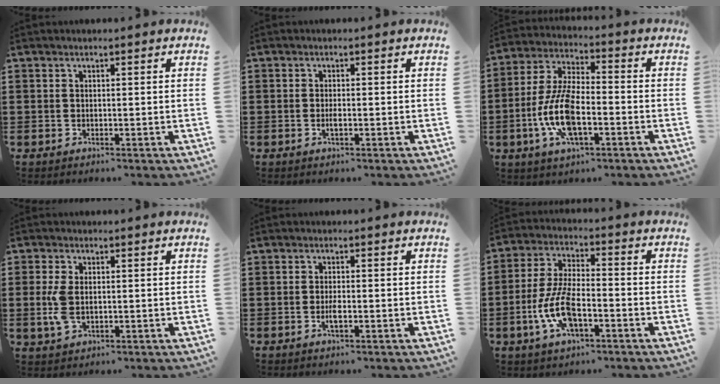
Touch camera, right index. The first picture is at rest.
{"total": 1.2, "force": [-0.3, 0.3, 1.2], "torque": [-0.022, -0.002, -0.004]}
{"total": 10.6, "force": [-3.2, 4.3, 9.1], "torque": [-0.213, -0.006, -0.065]}
{"total": 4.8, "force": [-0.1, 2.7, 3.9], "torque": [-0.105, -0.004, -0.009]}
{"total": 2.0, "force": [-0.6, 0.5, 1.8], "torque": [-0.033, 0.001, -0.009]}
{"total": 9.0, "force": [-3.1, 3.7, 7.6], "torque": [-0.174, -0.007, -0.061]}